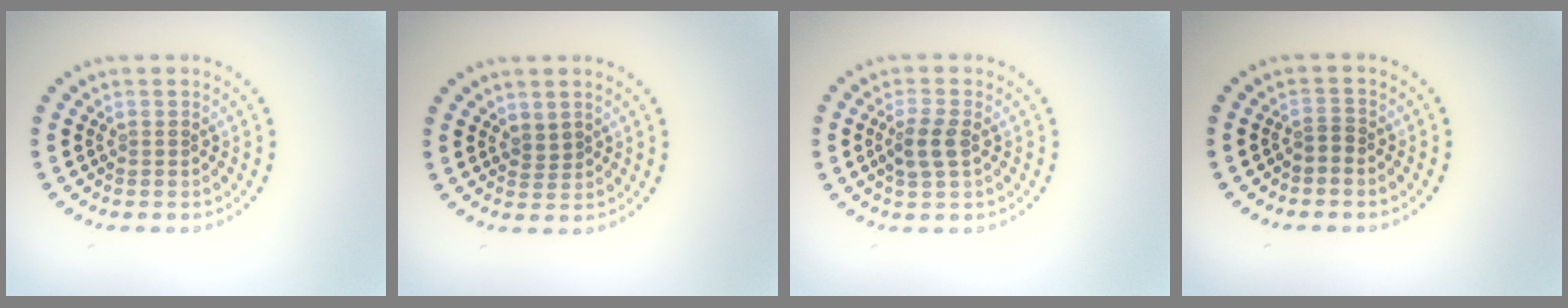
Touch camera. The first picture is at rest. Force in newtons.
{"total": 0.7, "press": 0.4, "slide": 0.5}
{"total": 2.4, "press": 2.3, "slide": 0.5}
{"total": 0.9, "press": 0.5, "slide": 0.7}